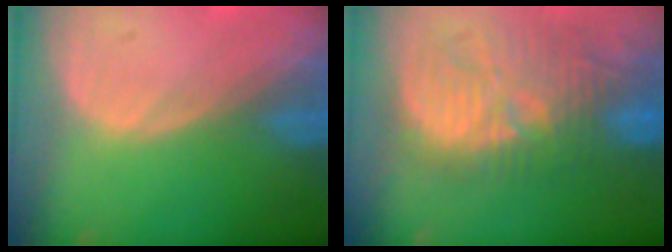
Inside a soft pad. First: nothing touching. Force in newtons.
{"total": 11.4, "press": 11.2, "slide": 2.4}